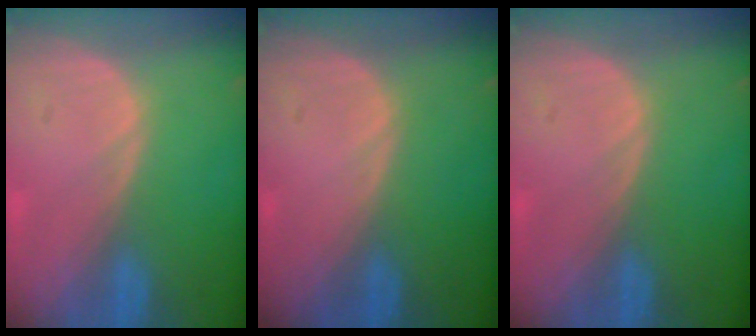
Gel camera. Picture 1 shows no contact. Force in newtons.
{"total": 0.0}
{"total": 0.0}